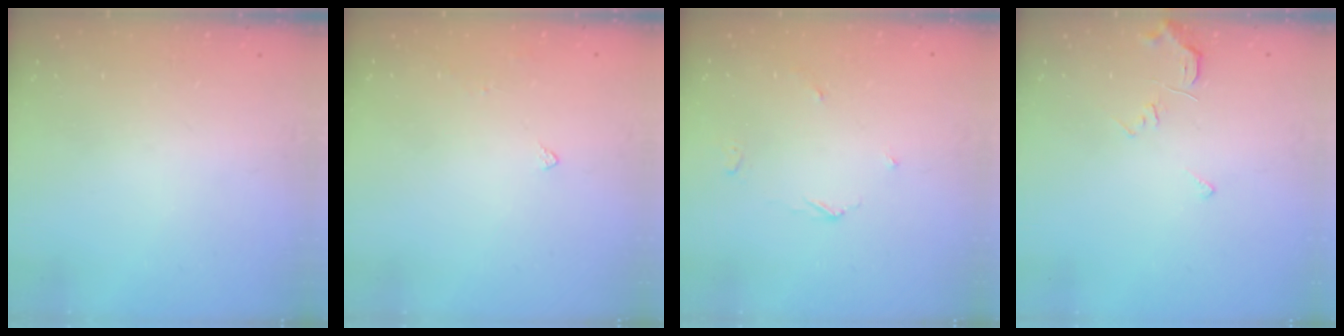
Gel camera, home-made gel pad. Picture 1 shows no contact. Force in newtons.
{"total": 2.9, "press": 2.8, "slide": 0.8}
{"total": 2.6, "press": 2.6, "slide": 0.5}
{"total": 5.7, "press": 5.7, "slide": 0.6}